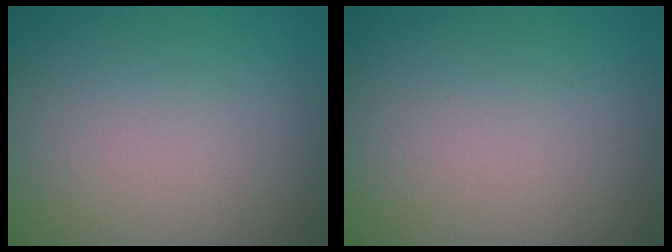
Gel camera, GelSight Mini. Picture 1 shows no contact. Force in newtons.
{"total": 0.0}